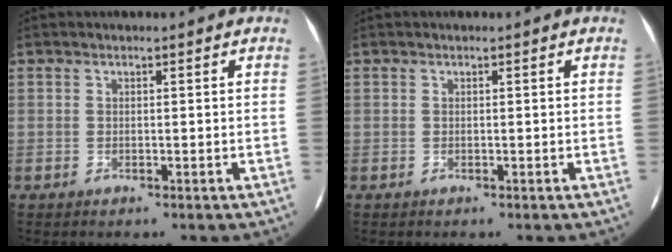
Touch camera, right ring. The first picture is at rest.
{"total": 0.0}